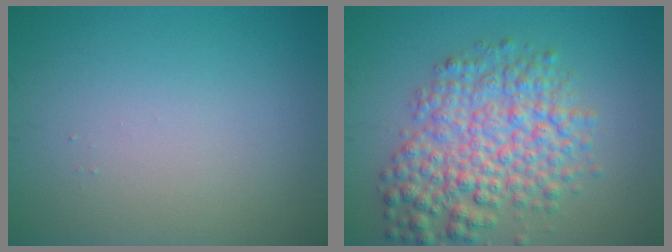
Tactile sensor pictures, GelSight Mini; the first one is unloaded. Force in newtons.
{"total": 7.1, "press": 7.1, "slide": 0.2}